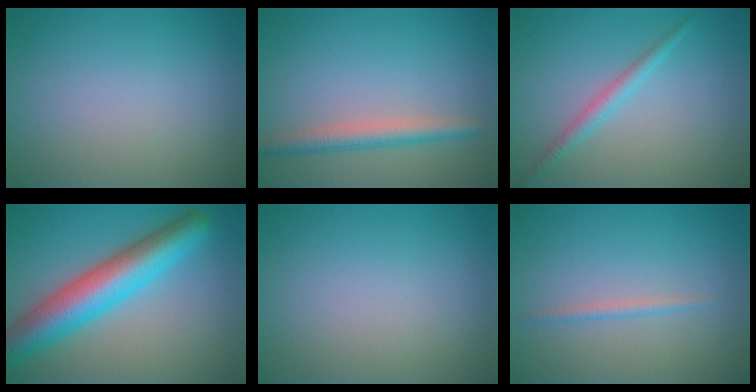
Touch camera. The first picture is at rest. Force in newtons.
{"total": 2.7, "press": 2.7, "slide": 0.2}
{"total": 1.8, "press": 1.8, "slide": 0.0}
{"total": 8.3, "press": 8.3, "slide": 0.2}
{"total": 0.0}
{"total": 0.7, "press": 0.7, "slide": 0.1}